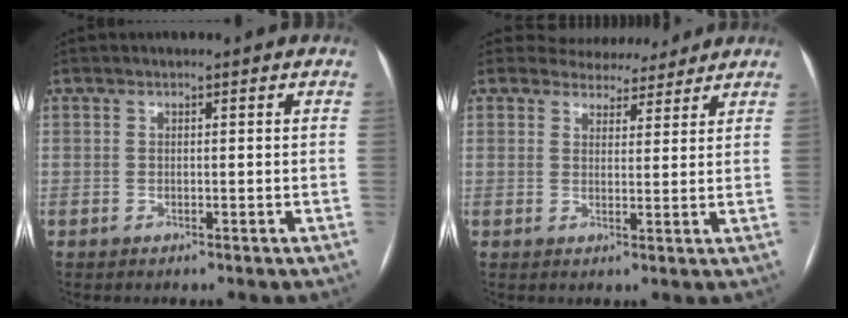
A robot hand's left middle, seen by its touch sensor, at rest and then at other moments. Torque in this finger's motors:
{"motor_torque": [0.15, -0.27, 0.00, -0.03]}